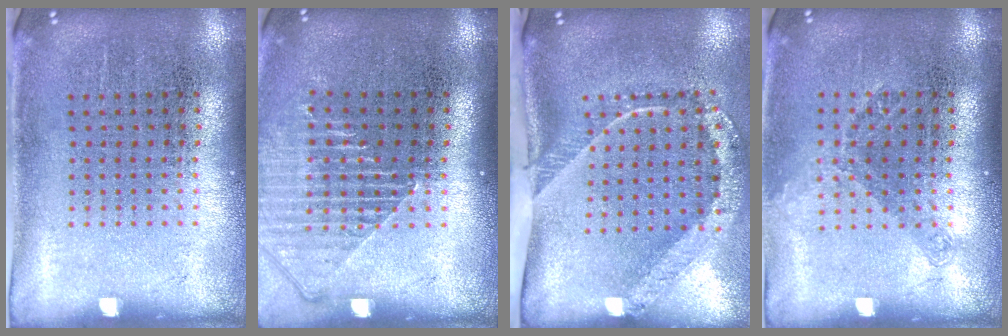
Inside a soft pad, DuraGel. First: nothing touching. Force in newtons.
{"total": 1.5, "press": 1.3, "slide": 0.6}
{"total": 2.5, "press": 1.6, "slide": 1.9}
{"total": 1.2, "press": 0.9, "slide": 0.8}